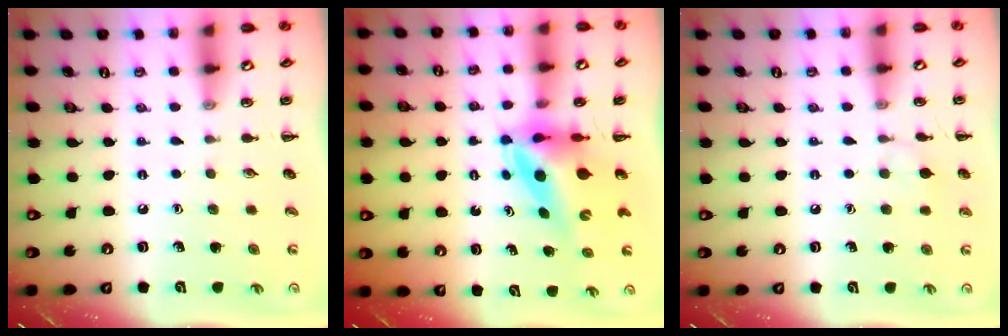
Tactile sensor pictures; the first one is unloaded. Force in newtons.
{"total": 5.4, "press": 5.1, "slide": 1.9}
{"total": 5.9, "press": 5.7, "slide": 1.8}